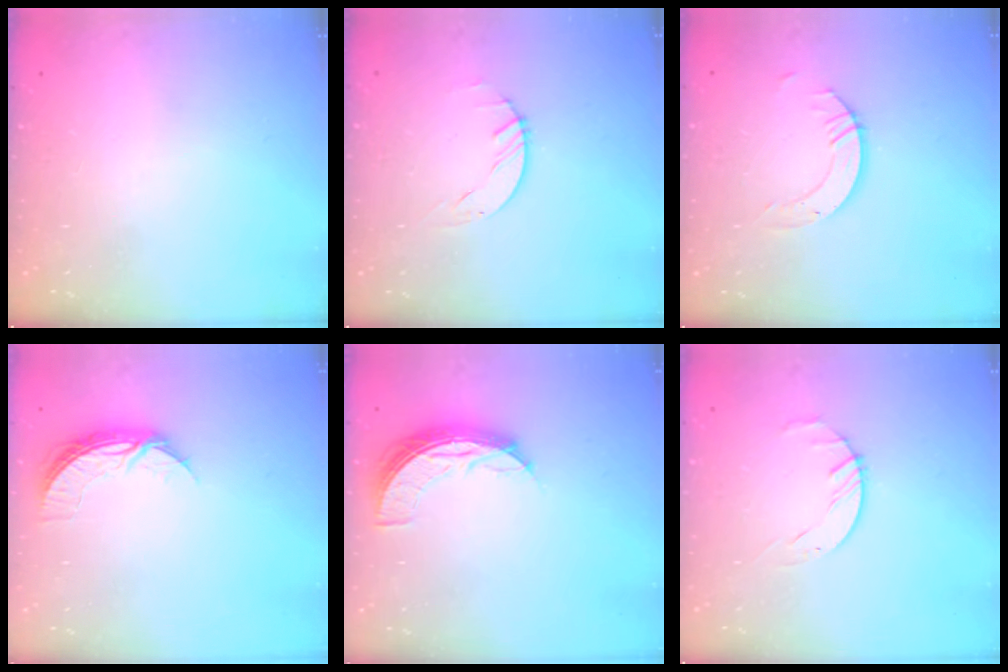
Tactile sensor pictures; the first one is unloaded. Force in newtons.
{"total": 1.5, "press": 1.4, "slide": 0.1}
{"total": 5.0, "press": 5.0, "slide": 0.3}
{"total": 6.7, "press": 6.7, "slide": 0.2}
{"total": 7.7, "press": 7.6, "slide": 0.7}
{"total": 1.8, "press": 1.7, "slide": 0.3}